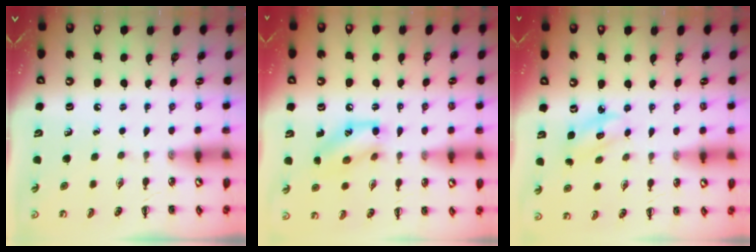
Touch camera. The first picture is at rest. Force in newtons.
{"total": 12.2, "press": 12.0, "slide": 2.0}
{"total": 2.6, "press": 2.5, "slide": 0.5}